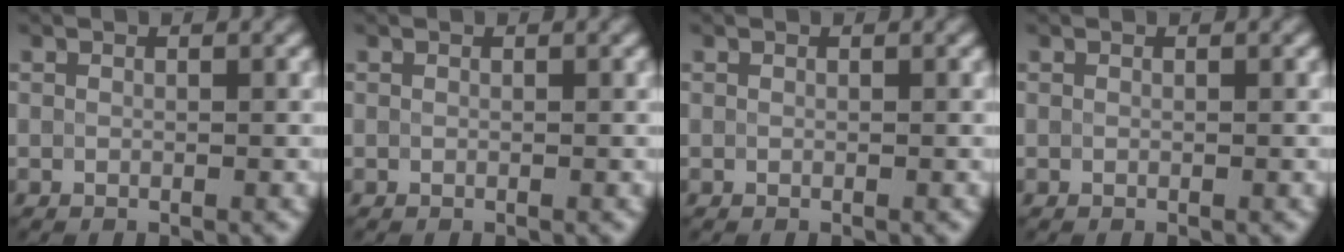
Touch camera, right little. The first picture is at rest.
{"total": 0.0}
{"total": 0.0}
{"total": 0.0}